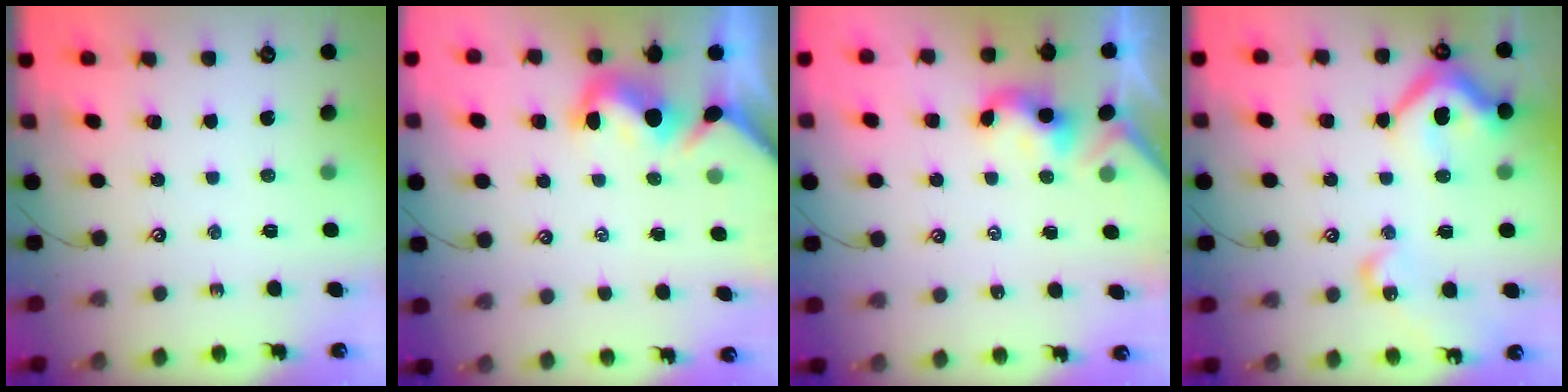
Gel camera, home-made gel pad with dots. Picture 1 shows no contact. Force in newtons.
{"total": 1.5, "press": 1.2, "slide": 0.9}
{"total": 2.4, "press": 2.4, "slide": 0.2}
{"total": 18.0, "press": 17.9, "slide": 2.1}